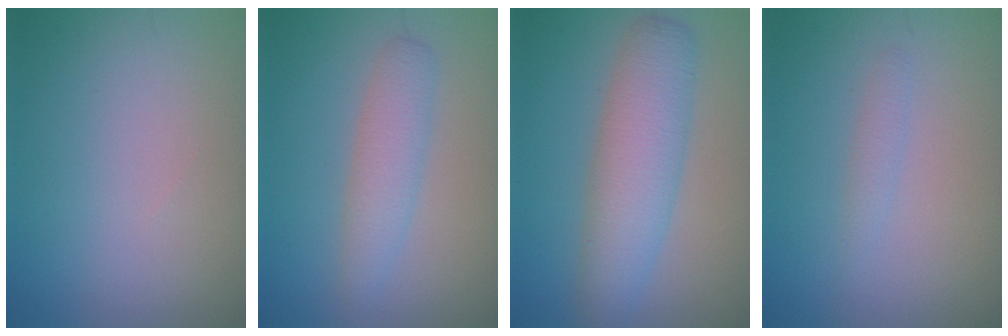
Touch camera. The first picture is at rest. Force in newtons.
{"total": 3.0, "press": 3.0, "slide": 0.1}
{"total": 5.8, "press": 5.8, "slide": 0.3}
{"total": 1.0, "press": 0.9, "slide": 0.1}